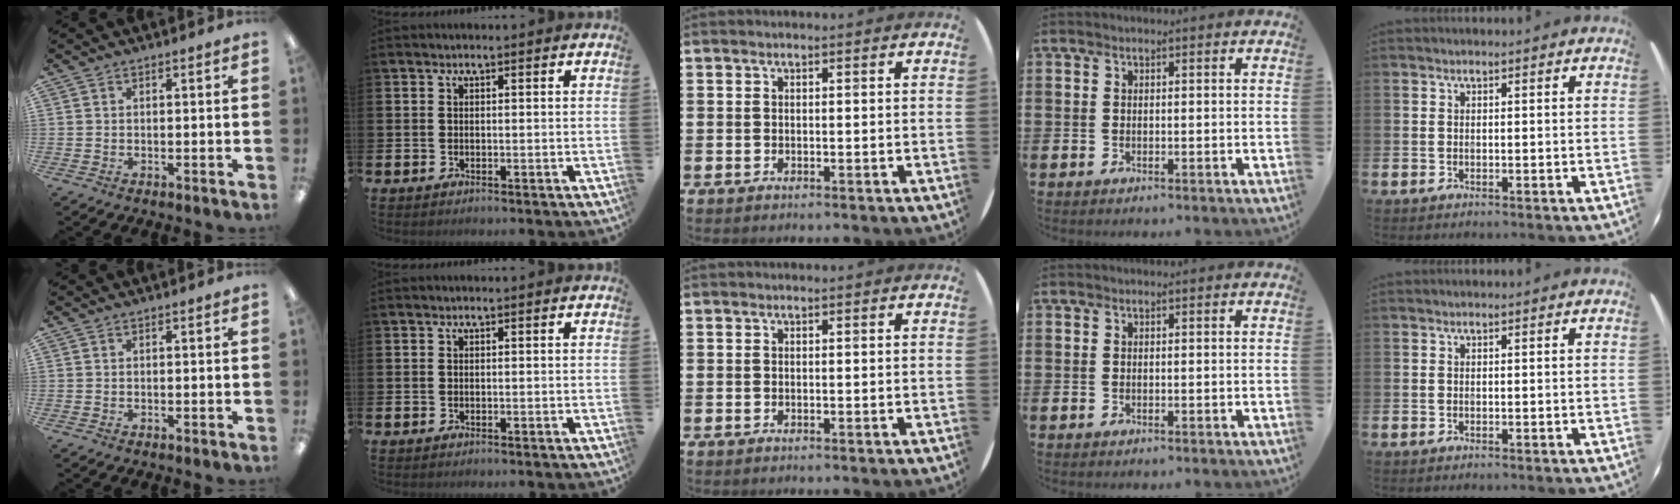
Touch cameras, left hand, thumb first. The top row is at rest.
{}